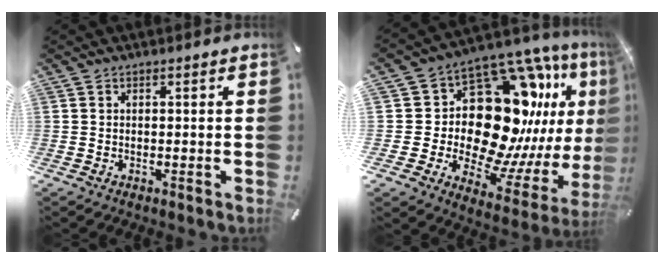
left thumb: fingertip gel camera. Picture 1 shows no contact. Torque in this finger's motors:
{"motor_torque": [1.90, 2.79, 0.59, 0.18, 0.11]}